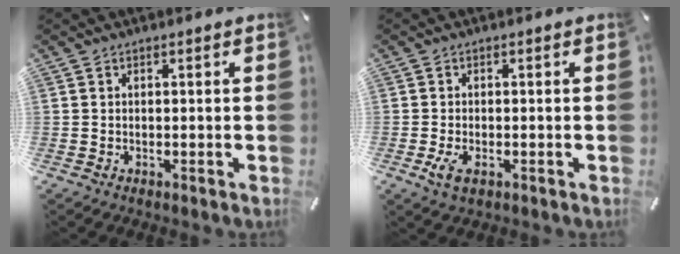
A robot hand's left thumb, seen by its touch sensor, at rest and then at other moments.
{"total": 3.3, "force": [-0.9, 1.7, 2.6], "torque": [-0.063, -0.005, -0.019]}